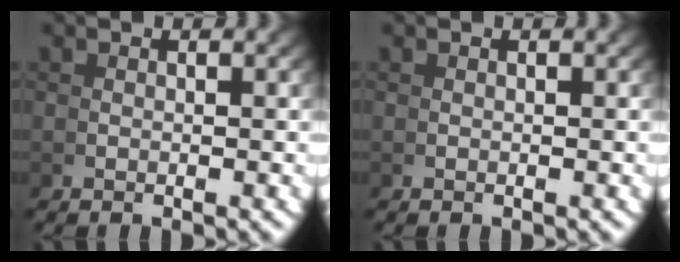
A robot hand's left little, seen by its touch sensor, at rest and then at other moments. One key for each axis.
{"total": 0.0}